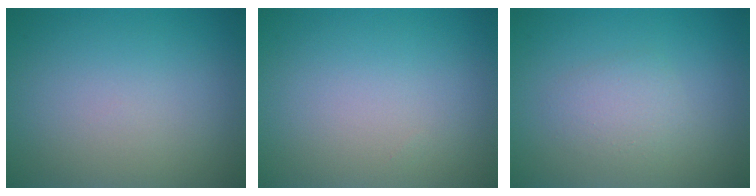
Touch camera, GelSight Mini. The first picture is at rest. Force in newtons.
{"total": 0.0}
{"total": 1.9, "press": 1.9, "slide": 0.0}